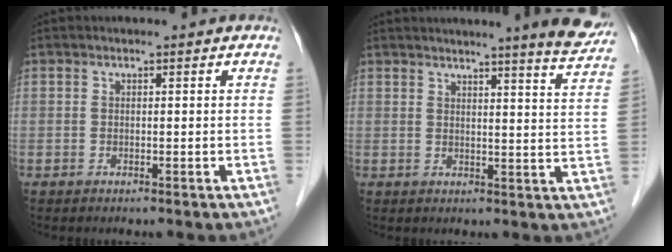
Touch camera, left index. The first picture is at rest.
{"total": 9.2, "force": [8.3, -0.7, 4.1], "torque": [-0.050, -0.025, 0.083]}